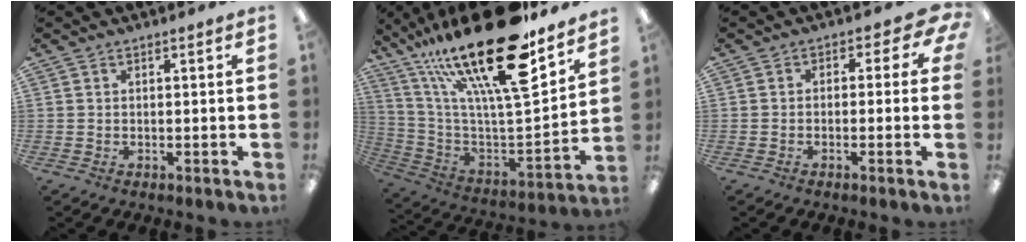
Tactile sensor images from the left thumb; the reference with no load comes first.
{"total": 29.3, "force": [19.6, 8.1, 20.2], "torque": [-0.352, -0.128, 0.324]}
{"total": 3.5, "force": [-0.5, 2.3, 2.6], "torque": [-0.029, 0.003, -0.013]}